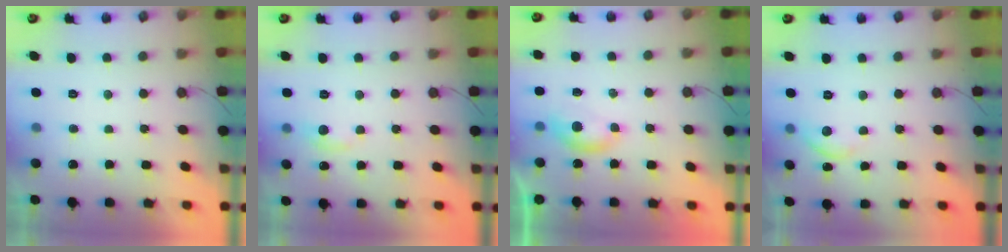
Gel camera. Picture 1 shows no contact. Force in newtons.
{"total": 5.5, "press": 5.4, "slide": 0.7}
{"total": 4.0, "press": 4.0, "slide": 0.5}
{"total": 6.2, "press": 6.2, "slide": 0.6}